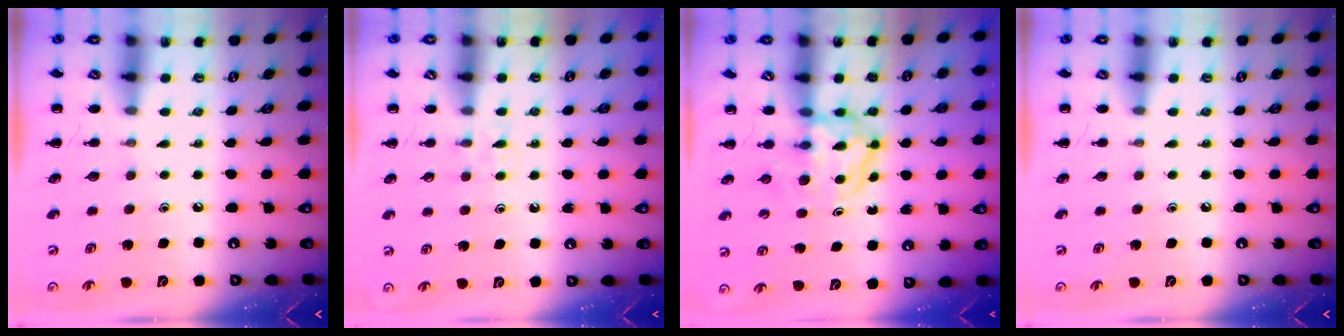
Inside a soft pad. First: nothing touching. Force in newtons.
{"total": 3.0, "press": 2.7, "slide": 1.2}
{"total": 3.9, "press": 3.9, "slide": 0.4}
{"total": 0.0}